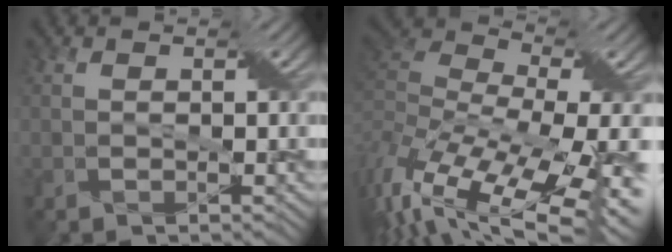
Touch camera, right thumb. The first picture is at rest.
{"total": 17.5, "force": [-5.2, 7.3, 15.0], "torque": [-0.310, -0.014, -0.057]}